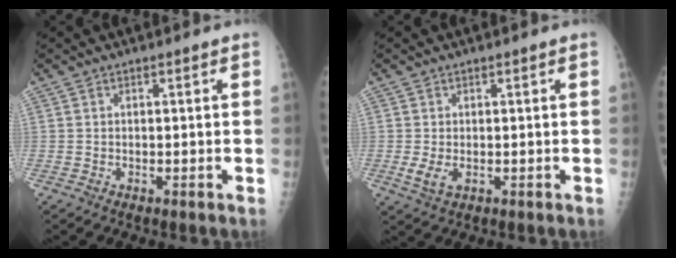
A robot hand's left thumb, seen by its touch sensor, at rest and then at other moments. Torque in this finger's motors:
{"motor_torque": [-0.13, 0.09, 0.43, 0.03, 0.04]}